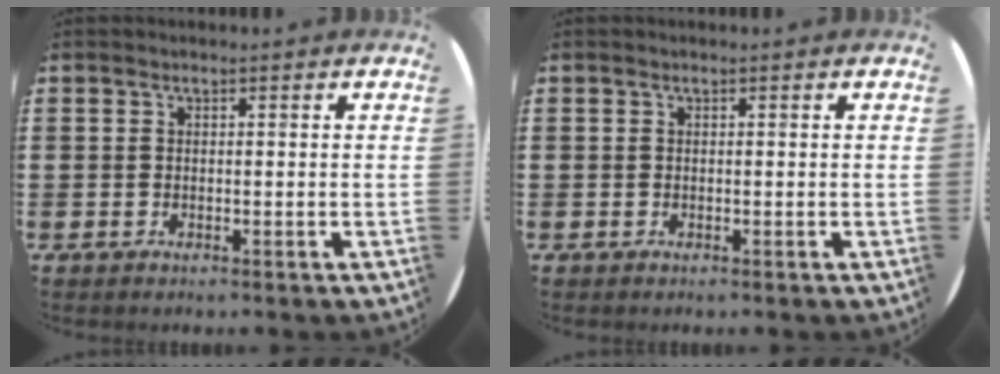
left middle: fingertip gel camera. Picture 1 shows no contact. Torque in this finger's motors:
{"motor_torque": [-0.09, 0.04, 0.00, 0.01]}